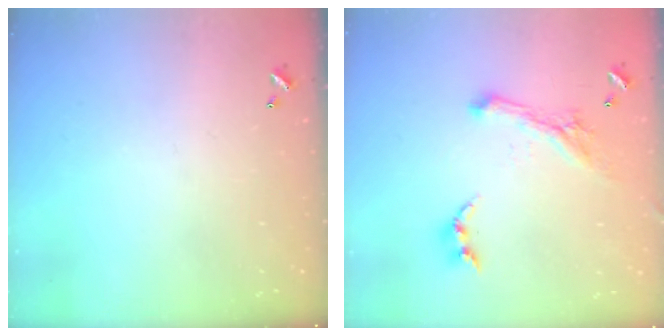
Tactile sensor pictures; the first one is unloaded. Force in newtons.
{"total": 2.2, "press": 2.1, "slide": 0.5}